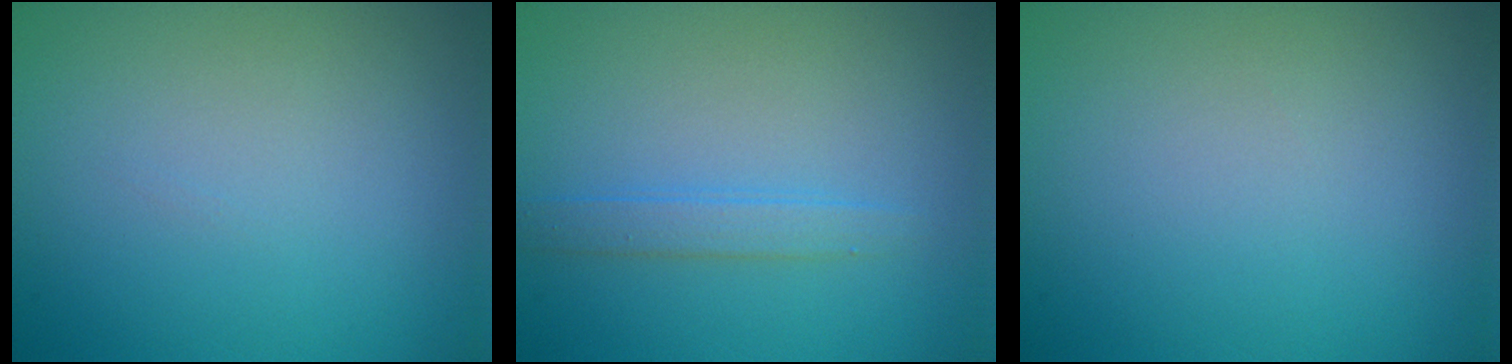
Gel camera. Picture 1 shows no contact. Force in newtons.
{"total": 1.7, "press": 1.7, "slide": 0.1}
{"total": 0.0}